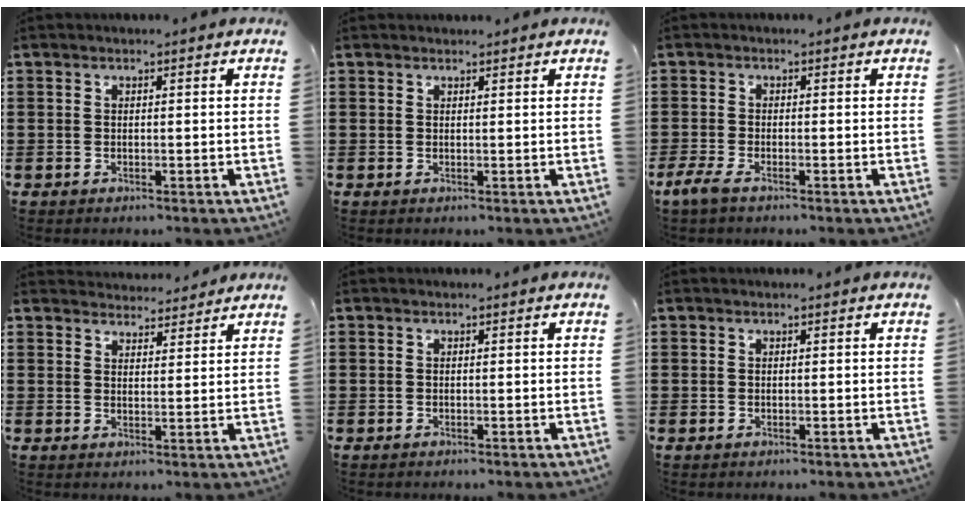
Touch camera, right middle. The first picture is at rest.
{"total": 0.7, "force": [0.7, 0.1, 0.0], "torque": [0.006, -0.002, 0.011]}
{"total": 2.1, "force": [-1.3, 0.5, 1.6], "torque": [-0.043, -0.003, -0.029]}
{"total": 3.5, "force": [3.4, 0.5, -0.4], "torque": [0.007, -0.014, 0.064]}
{"total": 0.0}
{"total": 0.0}